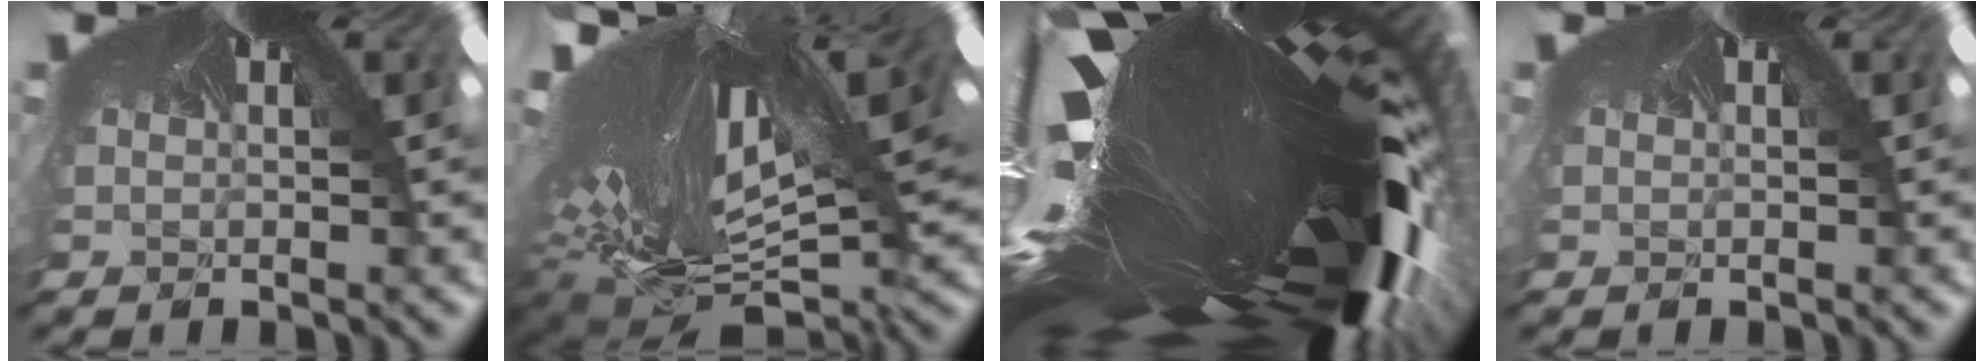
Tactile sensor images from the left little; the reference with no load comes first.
{"total": 5.8, "force": [-4.5, 0.6, 3.6], "torque": [-0.143, -0.089, -0.044]}
{"total": 6.5, "force": [-5.8, -0.2, 3.0], "torque": [-0.093, -0.113, -0.047]}
{"total": 0.0}